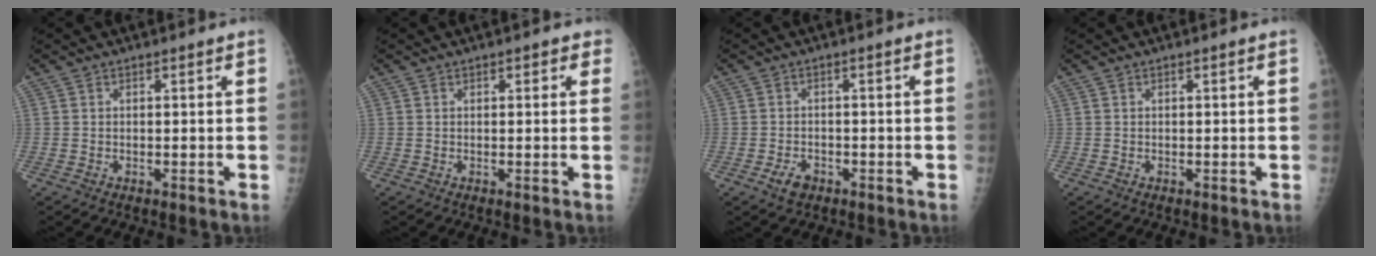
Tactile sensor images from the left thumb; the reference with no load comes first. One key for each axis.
{"total": 2.0, "fx": 1.0, "fy": 1.2, "fz": 1.2, "tx": 0.002, "ty": 0.000, "tz": 0.008}
{"total": 3.0, "fx": -1.7, "fy": 1.8, "fz": 1.6, "tx": -0.029, "ty": 0.011, "tz": -0.024}
{"total": 0.0}